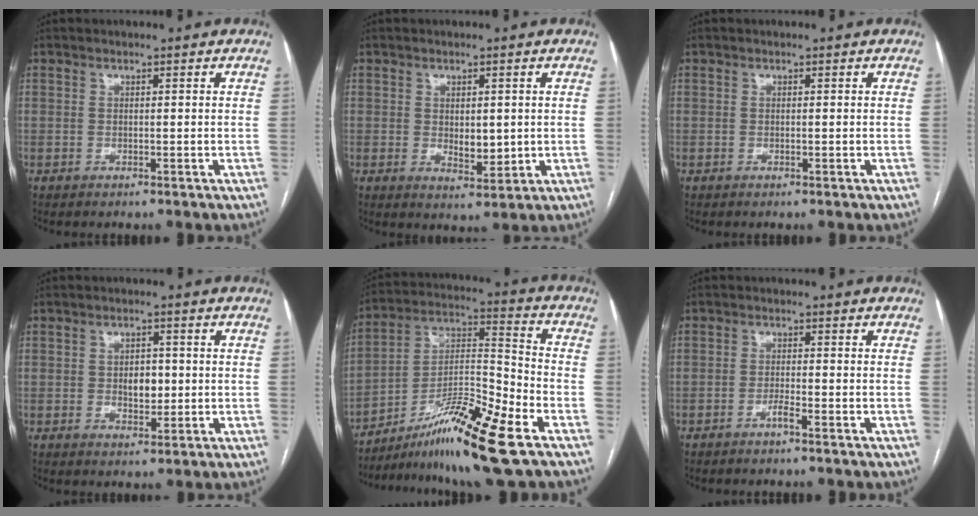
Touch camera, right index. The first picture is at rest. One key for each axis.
{"total": 4.1, "fx": 0.2, "fy": 1.9, "fz": 3.6, "tx": -0.055, "ty": -0.009, "tz": 0.010}
{"total": 0.0}
{"total": 3.8, "fx": -0.1, "fy": 2.3, "fz": 3.0, "tx": -0.045, "ty": 0.002, "tz": 0.005}
{"total": 16.0, "fx": -10.1, "fy": 0.2, "fz": 12.5, "tx": -0.232, "ty": -0.004, "tz": -0.171}
{"total": 1.7, "fx": -1.2, "fy": -0.2, "fz": 1.2, "tx": -0.024, "ty": 0.001, "tz": -0.023}